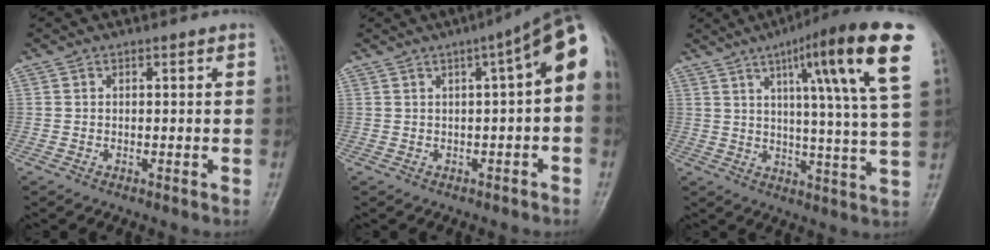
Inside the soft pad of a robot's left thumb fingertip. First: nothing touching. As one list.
[{"total": 9.9, "force": [1.5, 2.6, 9.4], "torque": [-0.115, 0.036, 0.009]}, {"total": 19.6, "force": [9.0, 1.9, 17.3], "torque": [-0.236, -0.024, 0.120]}]